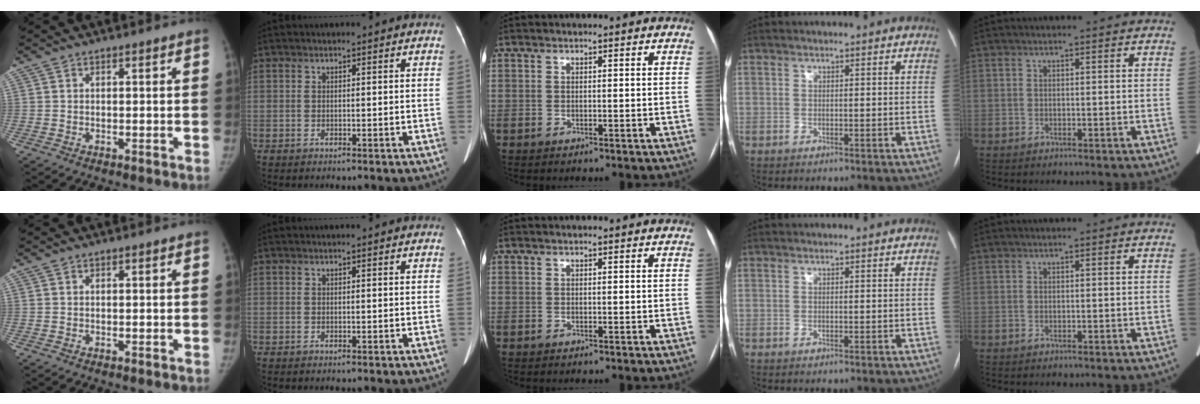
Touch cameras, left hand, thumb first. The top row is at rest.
{}